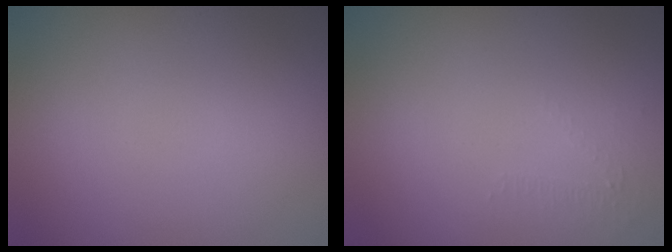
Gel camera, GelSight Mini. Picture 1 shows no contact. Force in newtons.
{"total": 0.5, "press": 0.2, "slide": 0.5}